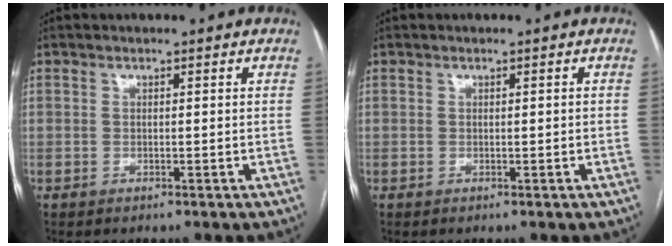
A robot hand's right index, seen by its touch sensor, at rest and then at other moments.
{"total": 0.0}